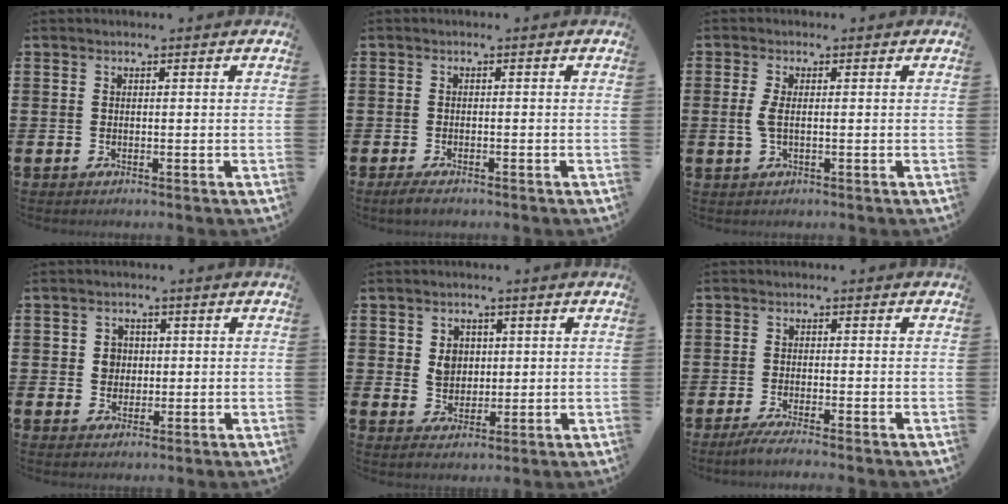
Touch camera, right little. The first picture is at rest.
{"total": 1.3, "force": [-0.8, 0.5, 1.0], "torque": [-0.018, 0.000, -0.017]}
{"total": 2.1, "force": [0.2, 0.6, 2.0], "torque": [-0.039, 0.002, 0.002]}
{"total": 2.7, "force": [0.5, 2.5, 0.7], "torque": [-0.007, 0.005, 0.004]}
{"total": 3.6, "force": [1.1, 3.0, 1.6], "torque": [-0.026, 0.008, 0.016]}
{"total": 1.9, "force": [-1.4, 0.0, 1.3], "torque": [-0.020, 0.000, -0.026]}